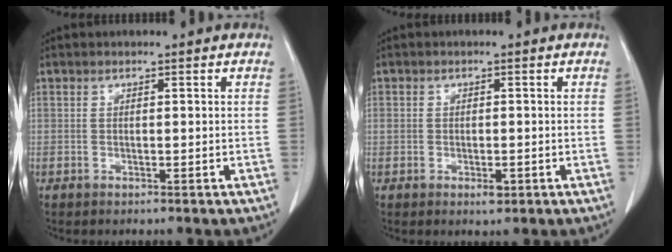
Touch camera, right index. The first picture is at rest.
{"total": 2.4, "force": [-0.8, 1.4, 1.8], "torque": [-0.025, 0.001, -0.007]}